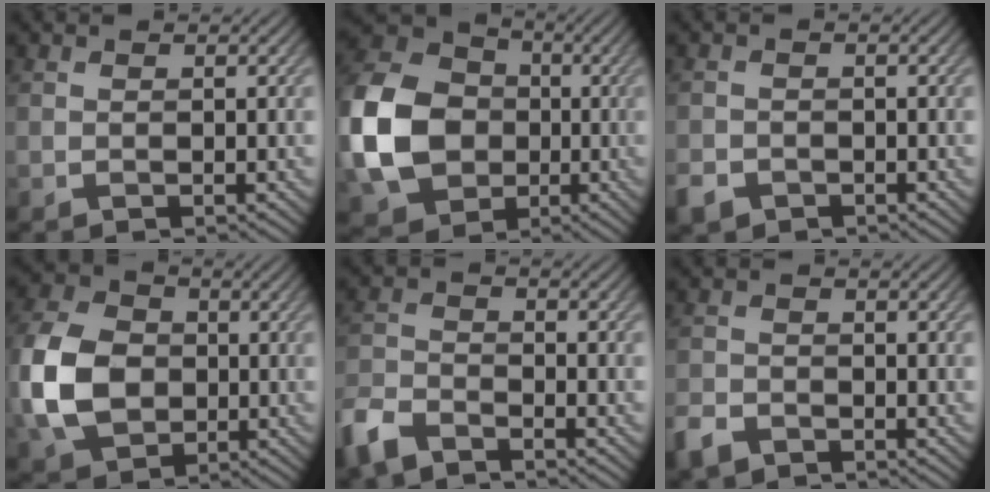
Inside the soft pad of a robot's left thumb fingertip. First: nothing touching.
{"total": 14.7, "force": [-1.9, 11.9, 8.4], "torque": [-0.228, 0.001, -0.047]}
{"total": 2.3, "force": [-1.6, 1.6, 0.7], "torque": [-0.017, -0.008, -0.038]}
{"total": 11.7, "force": [-1.3, 9.0, 7.5], "torque": [-0.199, -0.001, -0.032]}
{"total": 6.0, "force": [-4.8, 2.5, 2.8], "torque": [-0.067, -0.008, -0.112]}
{"total": 3.2, "force": [-2.4, 1.7, 1.1], "torque": [-0.026, -0.007, -0.058]}